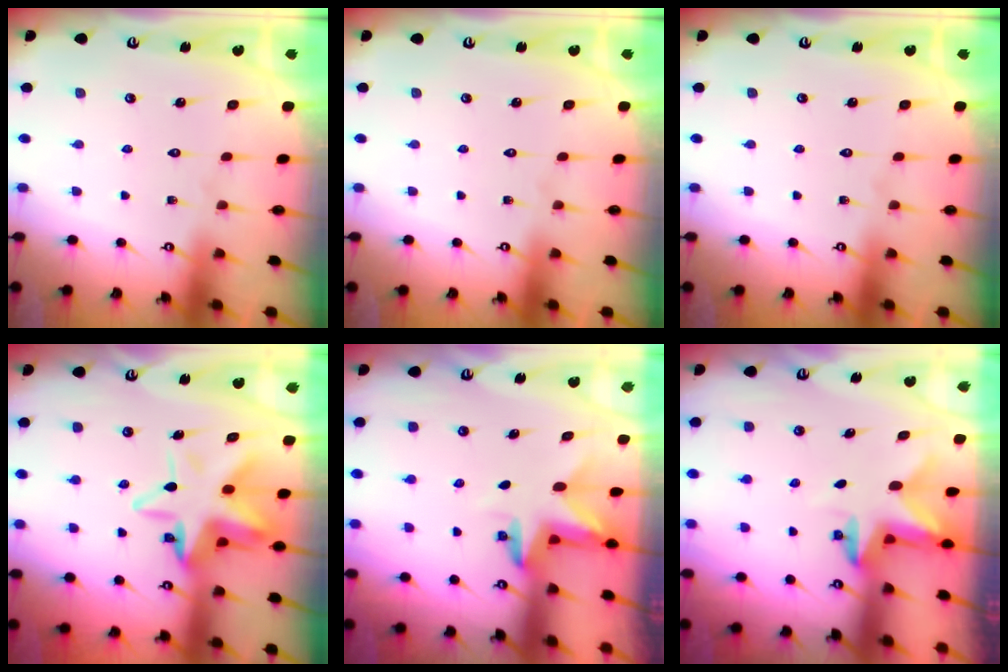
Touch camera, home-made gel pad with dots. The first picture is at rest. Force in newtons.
{"total": 0.0}
{"total": 0.0}
{"total": 12.9, "press": 12.5, "slide": 3.4}
{"total": 3.3, "press": 3.3, "slide": 0.1}
{"total": 2.6, "press": 2.6, "slide": 0.5}